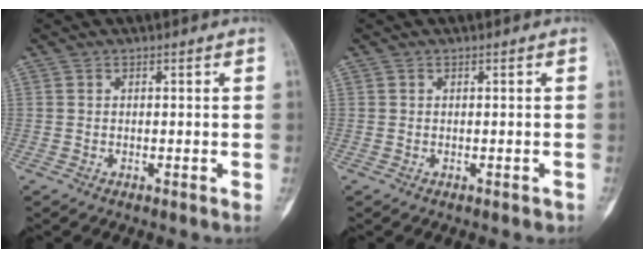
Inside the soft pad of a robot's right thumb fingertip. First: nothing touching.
{"total": 0.5, "force": [-0.3, 0.4, 0.2], "torque": [0.008, 0.006, -0.003]}